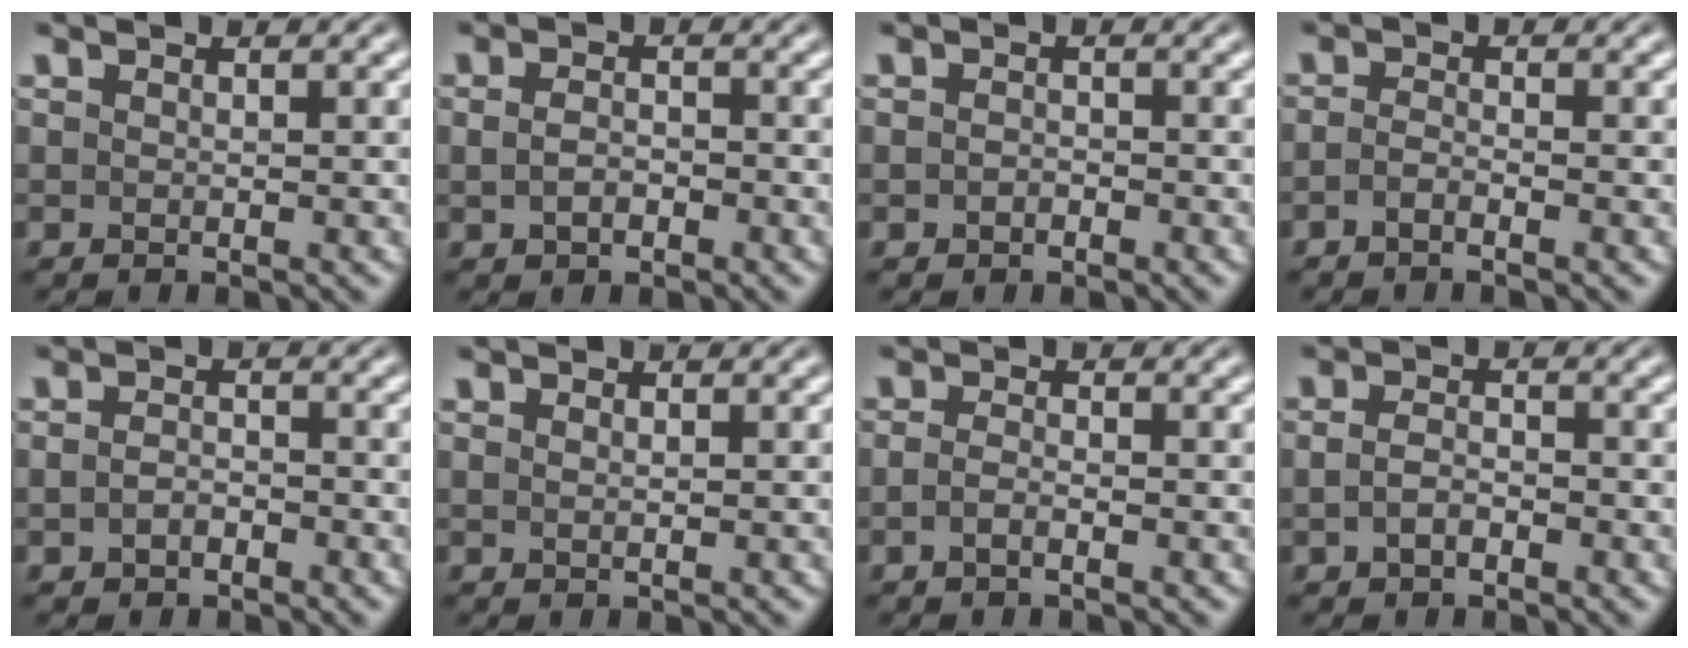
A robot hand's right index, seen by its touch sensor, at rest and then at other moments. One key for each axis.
{"total": 1.3, "fx": -0.8, "fy": 0.6, "fz": 0.9, "tx": -0.010, "ty": -0.008, "tz": -0.005}
{"total": 0.8, "fx": -0.7, "fy": 0.1, "fz": 0.0, "tx": 0.003, "ty": -0.007, "tz": -0.009}
{"total": 1.6, "fx": -1.4, "fy": -0.4, "fz": 0.4, "tx": -0.007, "ty": -0.009, "tz": -0.024}
{"total": 1.2, "fx": -1.2, "fy": 0.3, "fz": 0.2, "tx": 0.002, "ty": -0.006, "tz": -0.017}
{"total": 1.0, "fx": 0.4, "fy": -0.9, "fz": 0.1, "tx": 0.006, "ty": -0.004, "tz": 0.013}
{"total": 1.3, "fx": -0.9, "fy": -0.3, "fz": 0.8, "tx": -0.017, "ty": -0.006, "tz": -0.014}
{"total": 1.6, "fx": -1.1, "fy": 0.5, "fz": 1.0, "tx": -0.014, "ty": -0.007, "tz": -0.013}